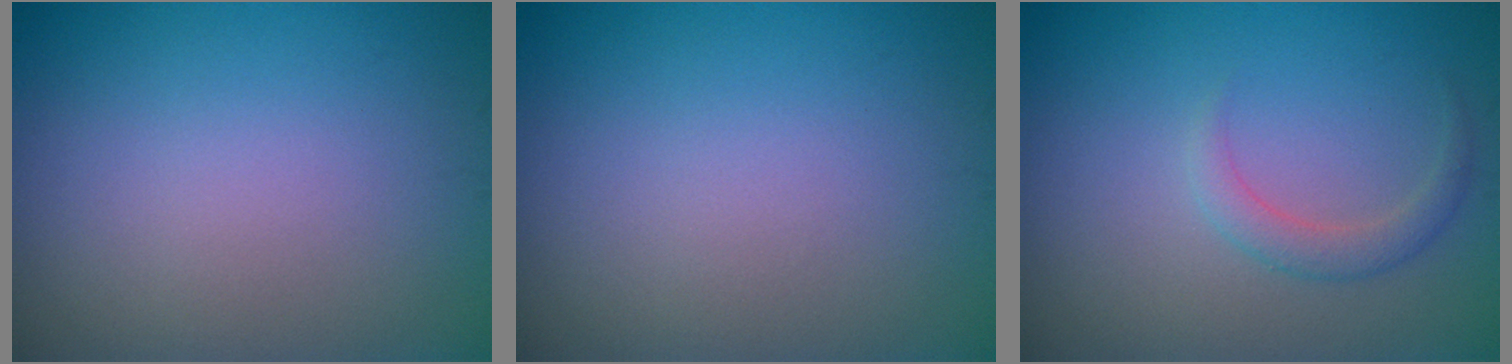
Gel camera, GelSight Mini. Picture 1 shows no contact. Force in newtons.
{"total": 0.0}
{"total": 1.7, "press": 1.7, "slide": 0.1}